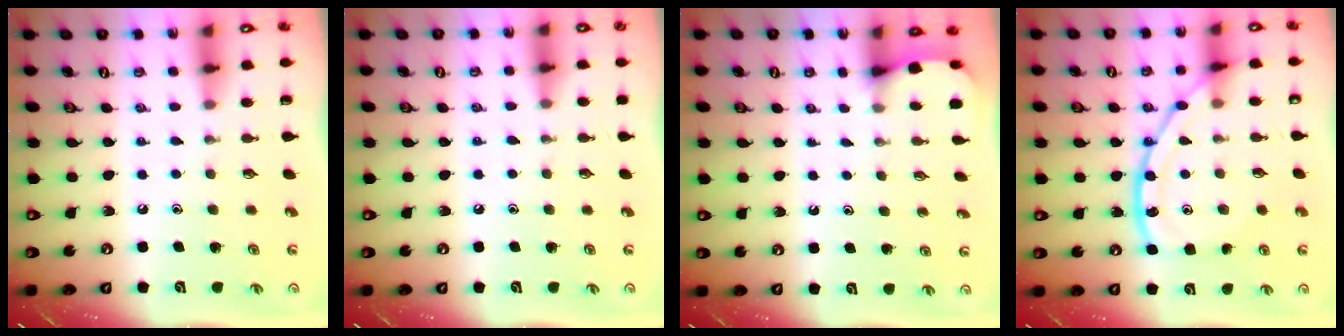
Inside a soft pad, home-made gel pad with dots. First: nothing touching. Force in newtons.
{"total": 4.2, "press": 4.1, "slide": 0.6}
{"total": 2.6, "press": 2.6, "slide": 0.4}
{"total": 13.0, "press": 13.0, "slide": 0.3}